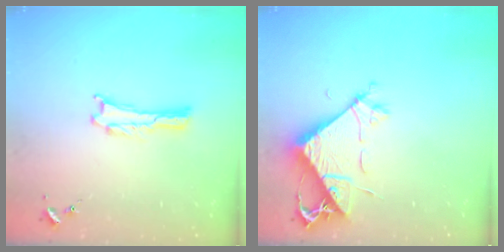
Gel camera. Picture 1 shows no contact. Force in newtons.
{"total": 7.2, "press": 7.1, "slide": 1.2}